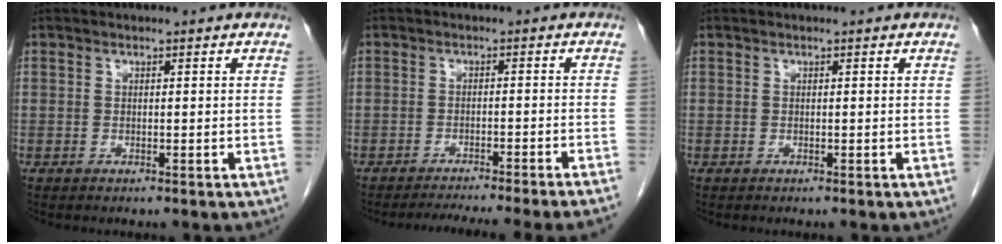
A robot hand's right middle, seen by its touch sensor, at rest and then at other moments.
{"total": 12.5, "force": [-11.4, -1.4, 5.0], "torque": [-0.051, -0.021, -0.149]}
{"total": 0.0}